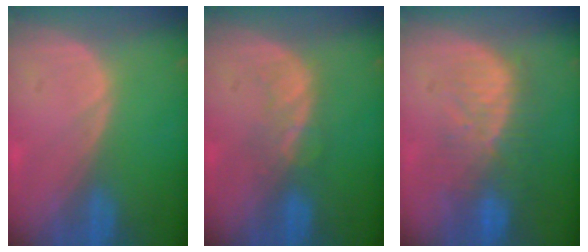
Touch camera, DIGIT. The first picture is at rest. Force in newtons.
{"total": 3.7, "press": 3.7, "slide": 0.5}
{"total": 10.2, "press": 8.6, "slide": 5.4}